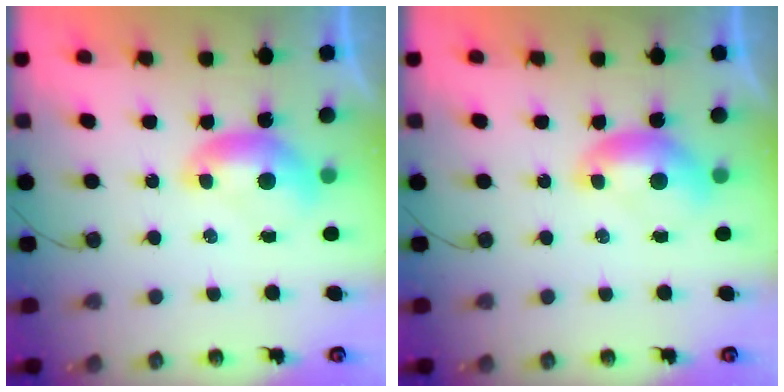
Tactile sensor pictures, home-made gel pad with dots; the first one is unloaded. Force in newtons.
{"total": 0.0}